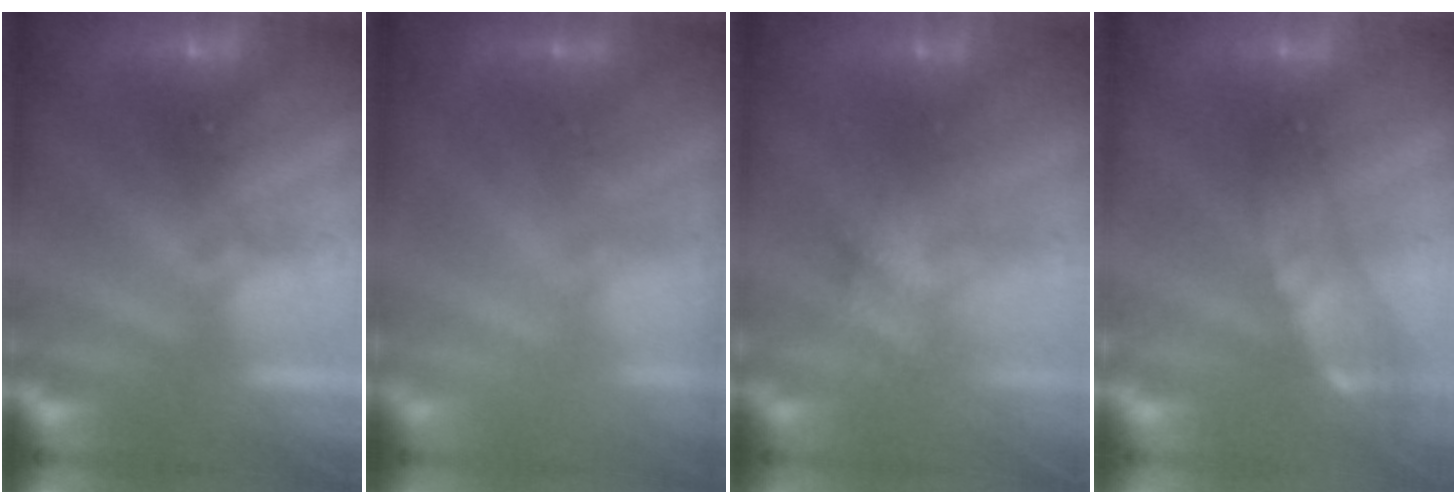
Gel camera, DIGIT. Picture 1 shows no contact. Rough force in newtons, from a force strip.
{"total": 2.8}
{"total": 2.8}
{"total": 2.4}